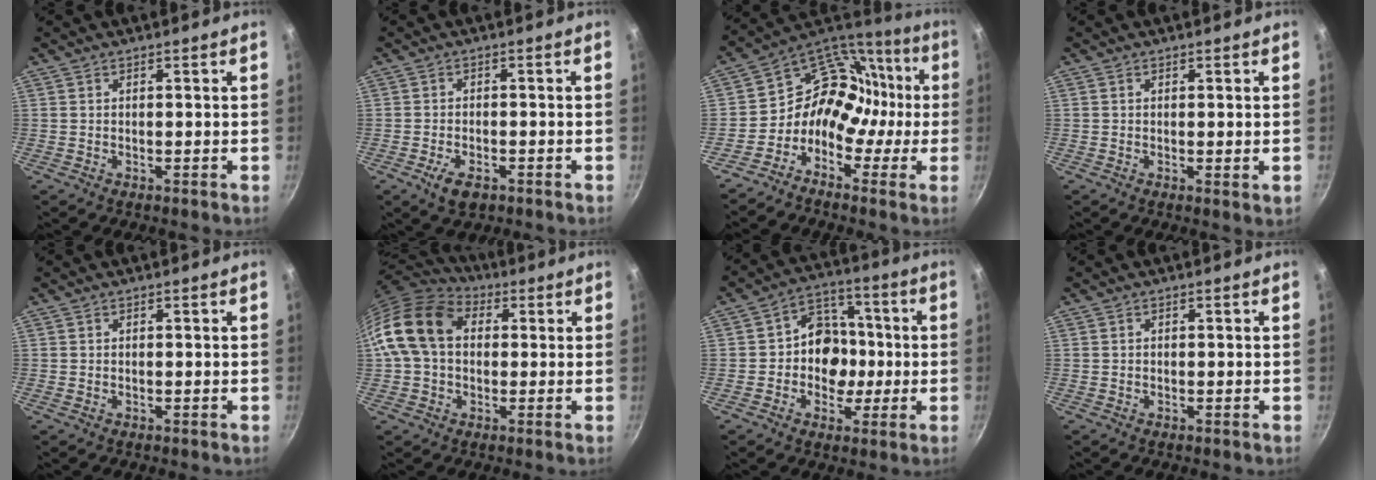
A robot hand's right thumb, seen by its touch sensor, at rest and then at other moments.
{"total": 4.6, "force": [-2.3, 2.4, 3.2], "torque": [-0.057, 0.007, -0.039]}
{"total": 14.7, "force": [-2.8, 12.7, 6.9], "torque": [-0.044, 0.067, -0.070]}
{"total": 1.3, "force": [0.2, 0.2, 1.3], "torque": [-0.021, -0.004, 0.001]}
{"total": 0.0}
{"total": 14.9, "force": [1.9, 11.0, 9.9], "torque": [-0.162, 0.030, 0.017]}
{"total": 11.1, "force": [-0.8, 9.3, 6.0], "torque": [-0.036, 0.021, -0.027]}
{"total": 0.0}